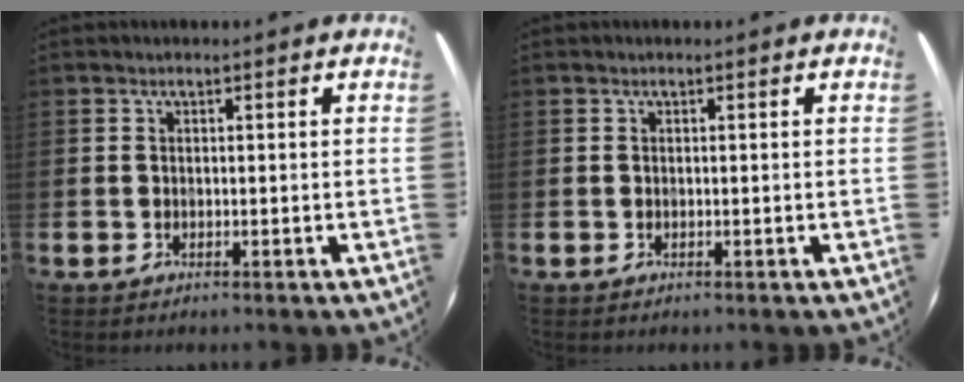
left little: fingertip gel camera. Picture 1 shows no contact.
{"total": 0.0}